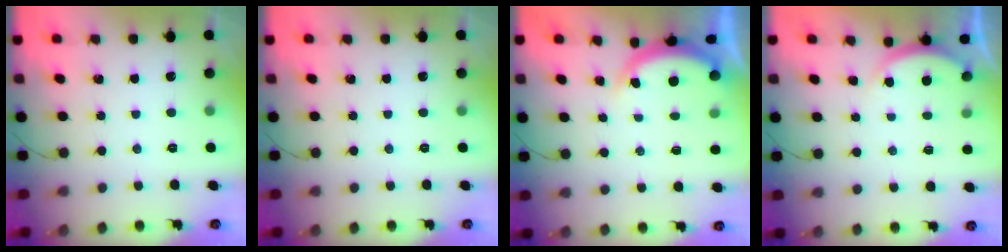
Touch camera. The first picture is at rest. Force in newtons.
{"total": 0.0}
{"total": 4.6, "press": 4.6, "slide": 0.6}
{"total": 3.0, "press": 2.9, "slide": 0.6}